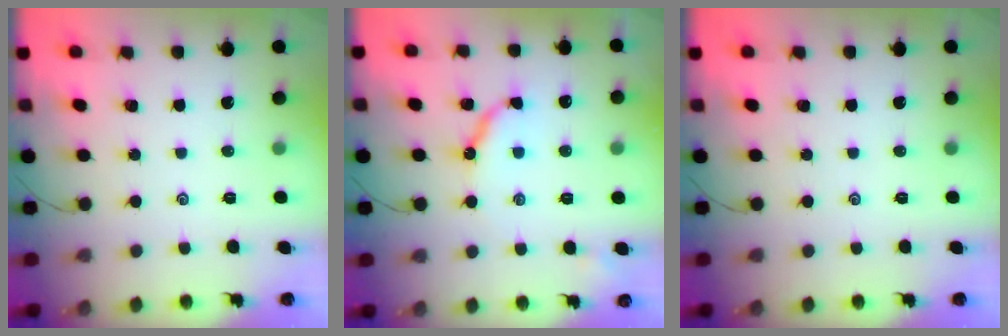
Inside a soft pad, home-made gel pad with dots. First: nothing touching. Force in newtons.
{"total": 8.9, "press": 8.9, "slide": 0.7}
{"total": 0.0}